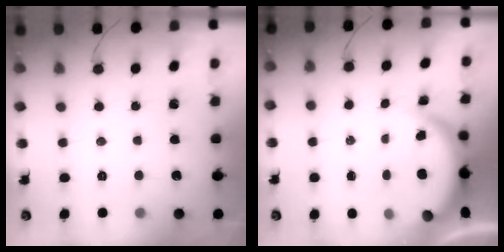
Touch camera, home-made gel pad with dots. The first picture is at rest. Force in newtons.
{"total": 3.9, "press": 3.9, "slide": 0.1}